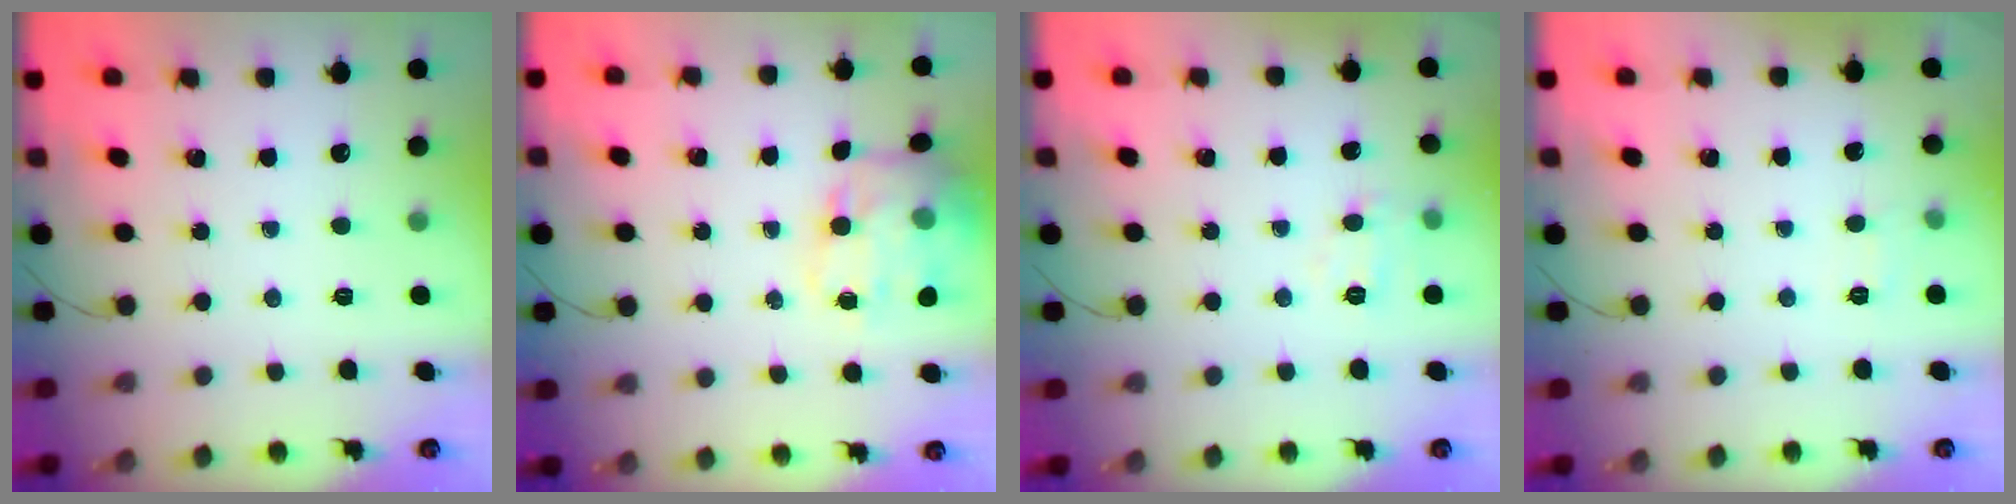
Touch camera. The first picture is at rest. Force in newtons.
{"total": 13.8, "press": 13.6, "slide": 2.3}
{"total": 6.5, "press": 6.3, "slide": 1.2}
{"total": 2.7, "press": 2.2, "slide": 1.6}